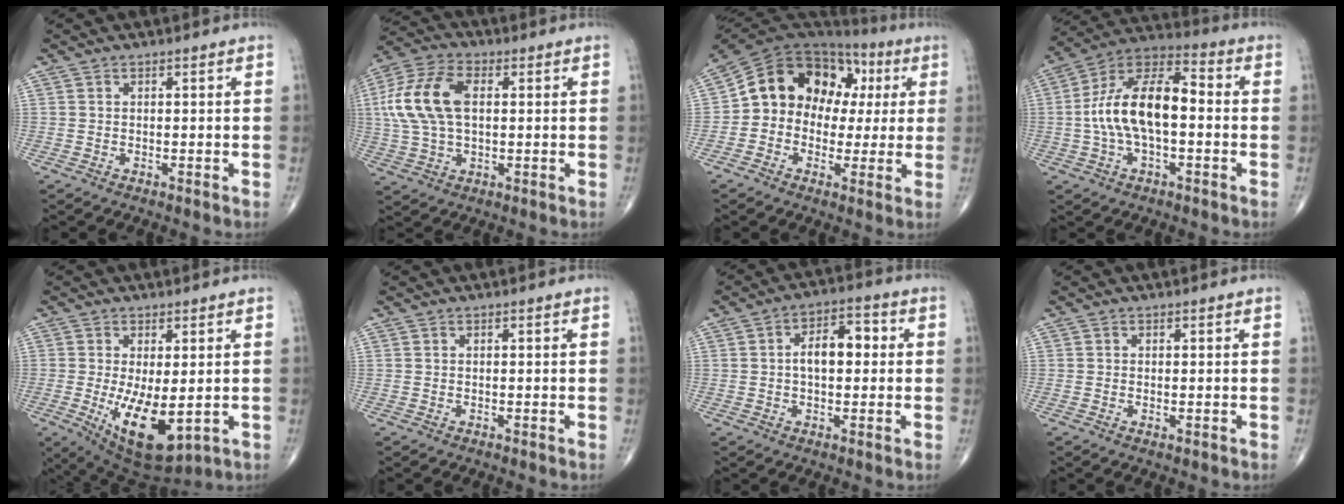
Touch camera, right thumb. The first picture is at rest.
{"total": 14.2, "force": [2.1, 8.1, 11.5], "torque": [-0.244, 0.018, 0.037]}
{"total": 17.3, "force": [2.2, 13.5, 10.5], "torque": [-0.139, 0.049, 0.031]}
{"total": 16.0, "force": [-0.8, 7.8, 13.9], "torque": [-0.256, 0.042, -0.024]}
{"total": 12.2, "force": [-2.2, 5.3, 10.8], "torque": [-0.180, -0.026, -0.014]}
{"total": 0.0}
{"total": 9.1, "force": [0.4, 5.4, 7.2], "torque": [-0.098, 0.026, -0.002]}
{"total": 0.7, "force": [-0.2, 0.3, 0.6], "torque": [-0.013, -0.004, -0.003]}